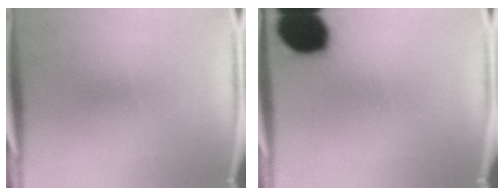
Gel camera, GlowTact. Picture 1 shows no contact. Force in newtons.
{"total": 18.7}